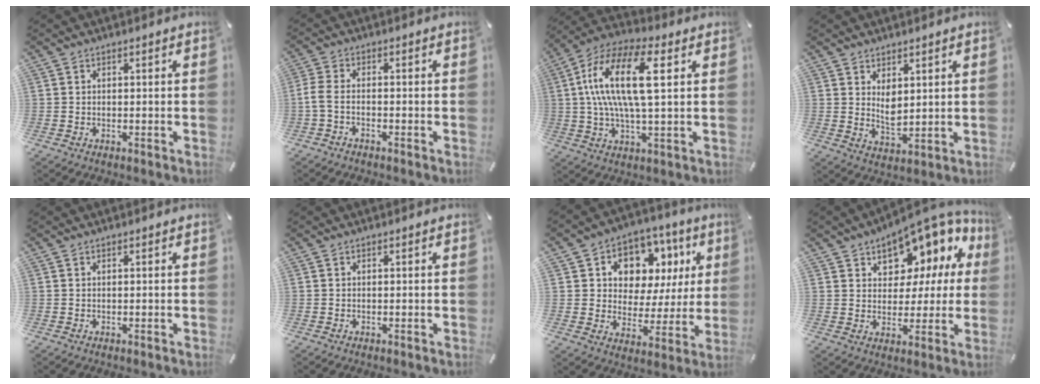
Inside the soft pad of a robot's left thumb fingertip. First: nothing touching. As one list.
[{"total": 3.2, "force": [-1.8, 1.0, 2.4], "torque": [-0.061, 0.000, -0.039]}, {"total": 17.6, "force": [3.7, 6.5, 15.9], "torque": [-0.336, -0.003, 0.053]}, {"total": 4.6, "force": [2.1, 2.6, 3.2], "torque": [-0.050, -0.013, 0.037]}, {"total": 0.0}, {"total": 0.0}, {"total": 9.9, "force": [4.0, 8.1, 4.0], "torque": [-0.067, -0.031, 0.074]}, {"total": 10.3, "force": [7.2, 6.4, 3.5], "torque": [-0.051, -0.071, 0.129]}]